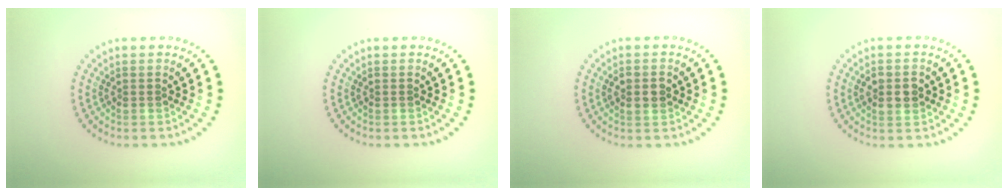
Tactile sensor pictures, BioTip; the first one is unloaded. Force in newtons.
{"total": 0.0}
{"total": 1.8, "press": 1.8, "slide": 0.2}
{"total": 2.8, "press": 2.8, "slide": 0.1}